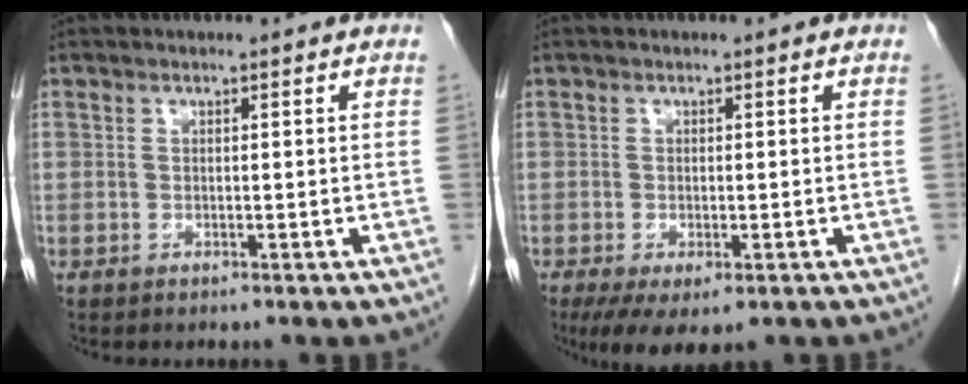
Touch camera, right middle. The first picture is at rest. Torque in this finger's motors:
{"motor_torque": [1.00, -0.50, 0.04, 0.03]}